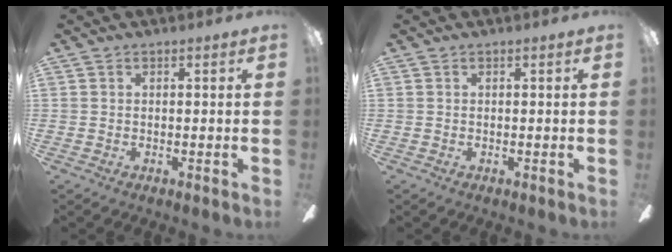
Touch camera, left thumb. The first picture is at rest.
{"total": 0.0}